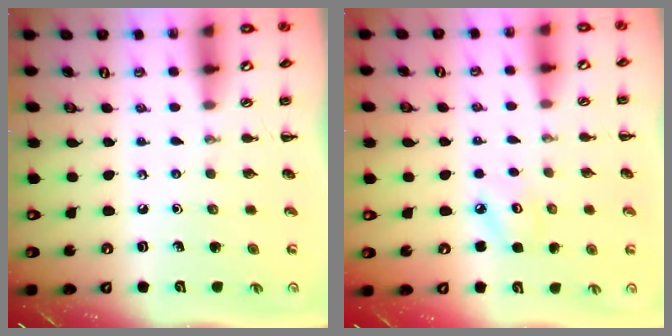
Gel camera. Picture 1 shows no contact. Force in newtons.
{"total": 3.9, "press": 3.7, "slide": 0.9}